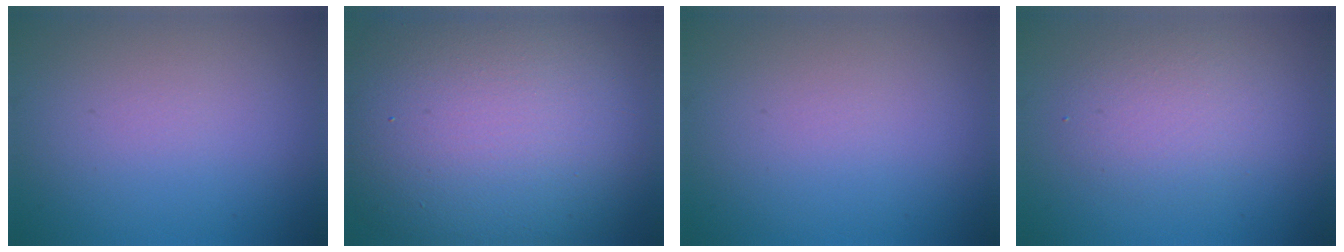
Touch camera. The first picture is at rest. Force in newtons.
{"total": 16.5, "press": 16.5, "slide": 0.7}
{"total": 0.0}
{"total": 2.9, "press": 2.8, "slide": 0.3}